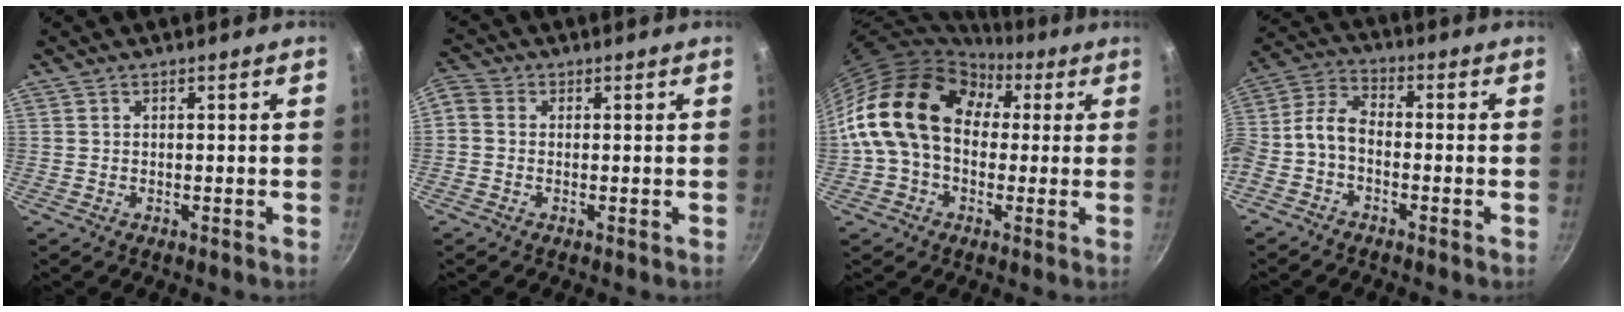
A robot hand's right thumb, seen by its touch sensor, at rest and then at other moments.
{"total": 3.7, "force": [-0.4, 3.0, 2.2], "torque": [-0.059, 0.013, -0.026]}
{"total": 19.1, "force": [3.0, 14.0, 12.6], "torque": [-0.202, 0.038, 0.037]}
{"total": 7.5, "force": [-2.3, 4.5, 5.6], "torque": [-0.130, 0.043, -0.060]}